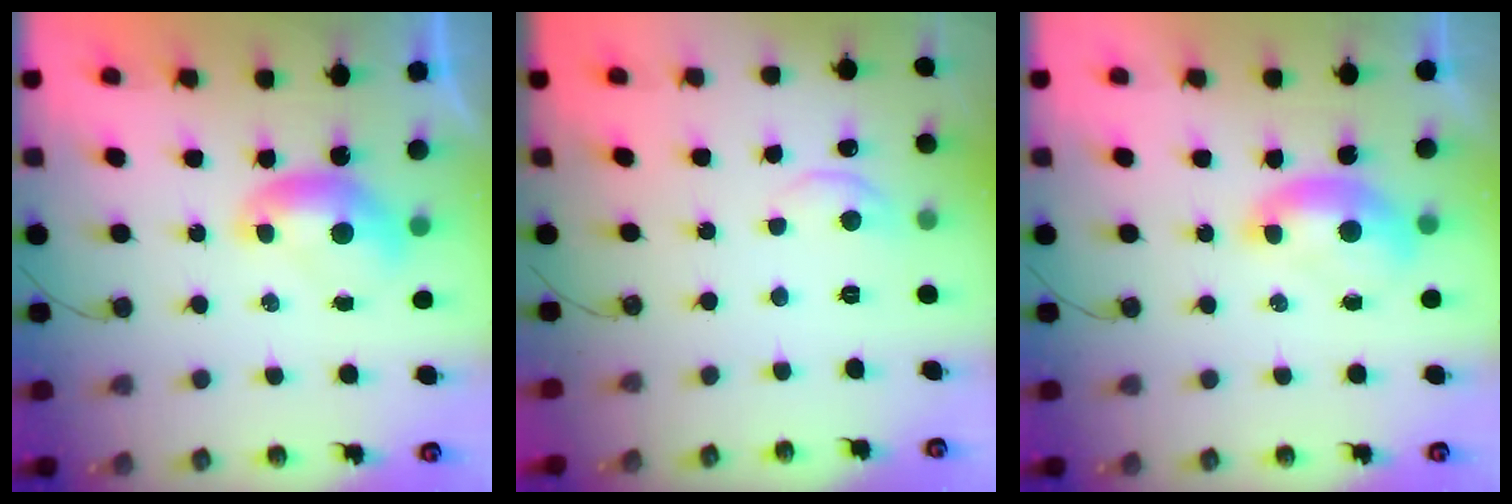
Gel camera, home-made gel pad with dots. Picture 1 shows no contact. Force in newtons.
{"total": 1.9, "press": 1.7, "slide": 0.7}
{"total": 1.5, "press": 1.4, "slide": 0.6}